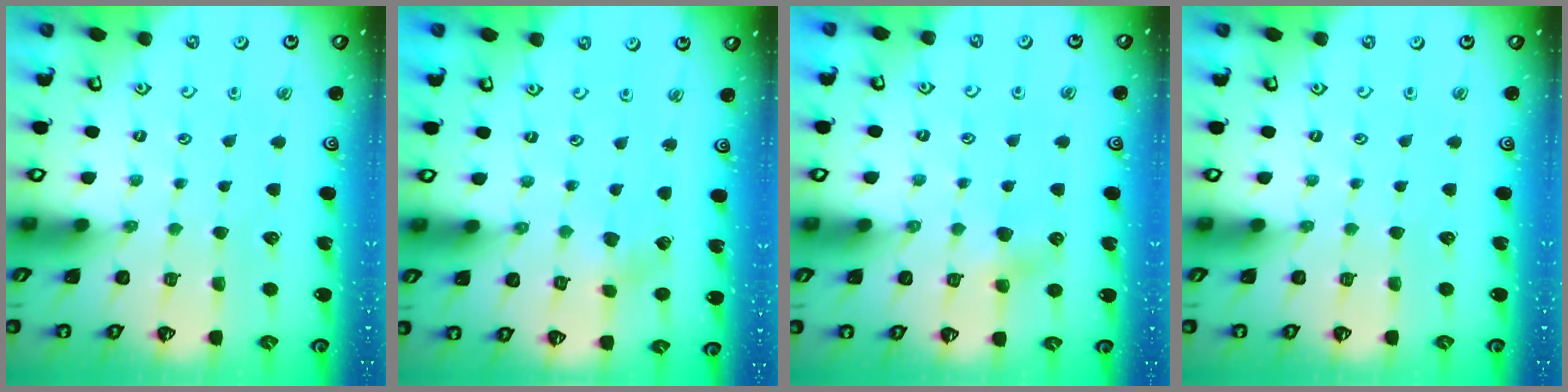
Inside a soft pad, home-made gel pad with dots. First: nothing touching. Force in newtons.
{"total": 2.5, "press": 2.5, "slide": 0.4}
{"total": 5.9, "press": 5.8, "slide": 0.4}
{"total": 0.0}